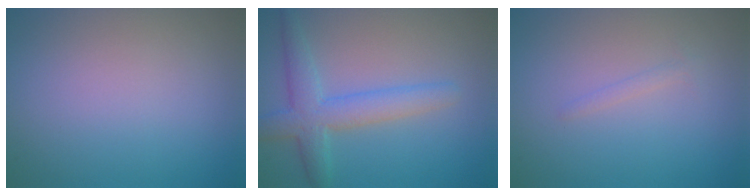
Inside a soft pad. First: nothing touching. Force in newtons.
{"total": 4.3, "press": 4.3, "slide": 0.1}
{"total": 0.7, "press": 0.7, "slide": 0.1}